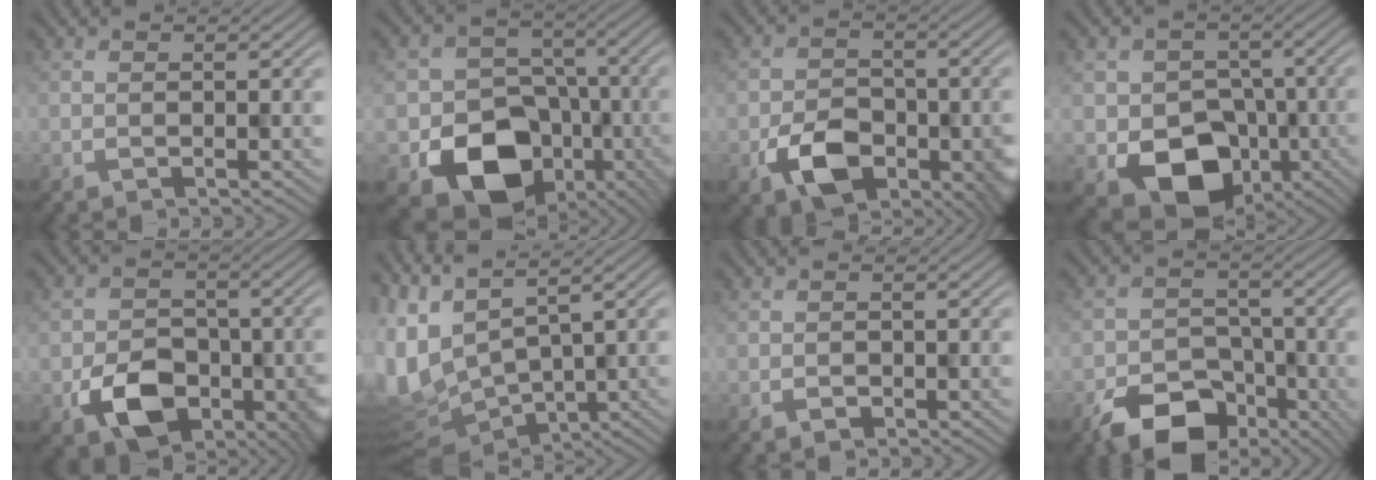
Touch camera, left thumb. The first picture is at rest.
{"total": 14.4, "force": [-5.3, 11.5, 6.7], "torque": [-0.107, -0.054, -0.073]}
{"total": 7.7, "force": [-3.0, 5.4, 4.6], "torque": [-0.082, -0.018, -0.047]}
{"total": 12.1, "force": [-4.2, 9.4, 6.4], "torque": [-0.111, -0.045, -0.065]}
{"total": 8.9, "force": [-3.1, 6.6, 5.1], "torque": [-0.093, -0.026, -0.047]}
{"total": 11.0, "force": [1.6, 7.0, 8.4], "torque": [-0.228, -0.035, 0.103]}
{"total": 1.1, "force": [-0.4, 1.0, 0.4], "torque": [-0.005, -0.001, -0.006]}
{"total": 9.5, "force": [-5.4, 6.2, 4.6], "torque": [-0.078, -0.019, -0.092]}